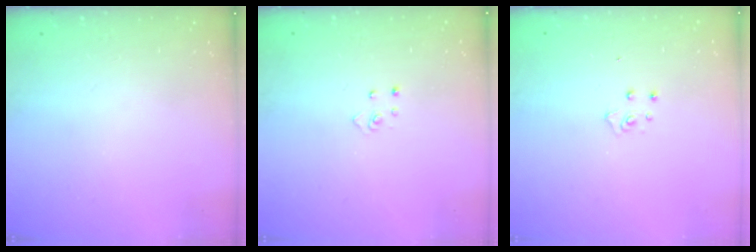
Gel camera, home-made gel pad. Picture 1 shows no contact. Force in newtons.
{"total": 3.2, "press": 3.2, "slide": 0.2}
{"total": 4.4, "press": 4.4, "slide": 0.3}